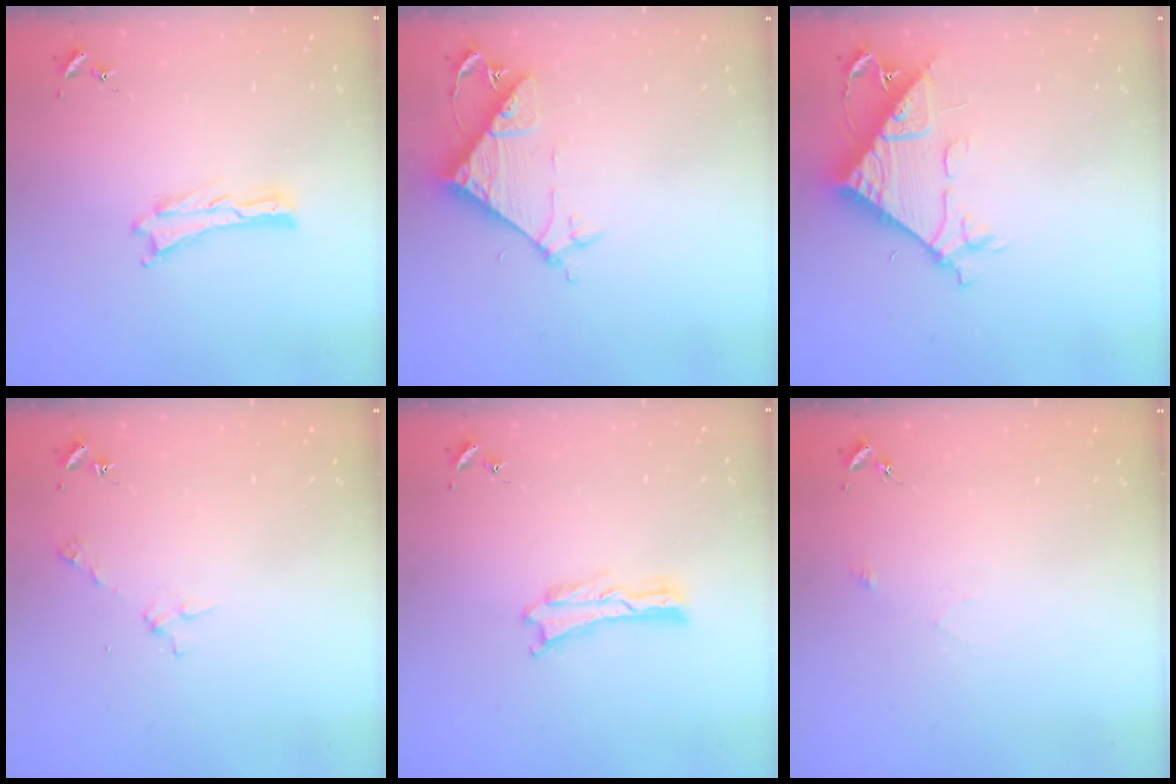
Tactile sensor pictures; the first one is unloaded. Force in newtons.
{"total": 8.7, "press": 8.7, "slide": 0.4}
{"total": 9.6, "press": 9.5, "slide": 1.0}
{"total": 2.9, "press": 2.9, "slide": 0.2}
{"total": 0.0}
{"total": 2.5, "press": 2.5, "slide": 0.2}